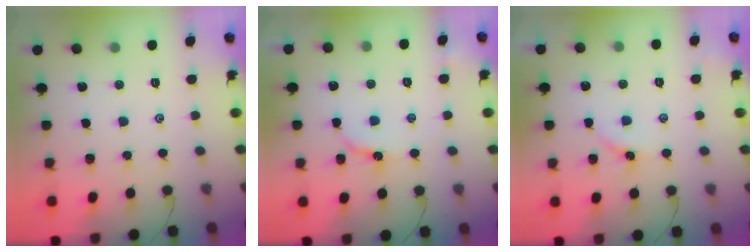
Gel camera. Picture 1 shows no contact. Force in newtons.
{"total": 5.3, "press": 5.3, "slide": 0.5}
{"total": 3.2, "press": 3.2, "slide": 0.2}